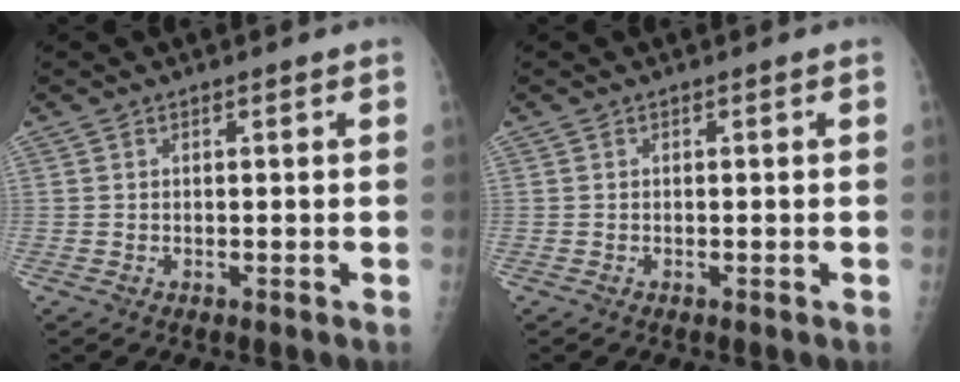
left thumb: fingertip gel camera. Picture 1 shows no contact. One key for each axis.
{"total": 0.0}